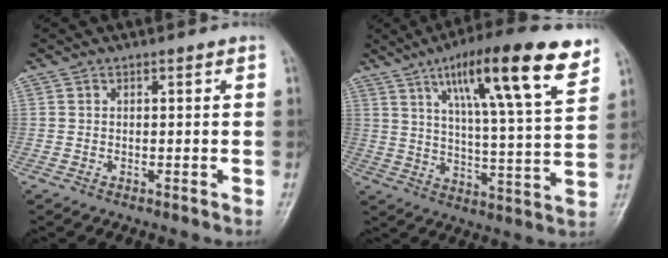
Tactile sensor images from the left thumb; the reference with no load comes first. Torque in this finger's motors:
{"motor_torque": [1.08, 1.06, 1.82, -0.95, 0.42]}